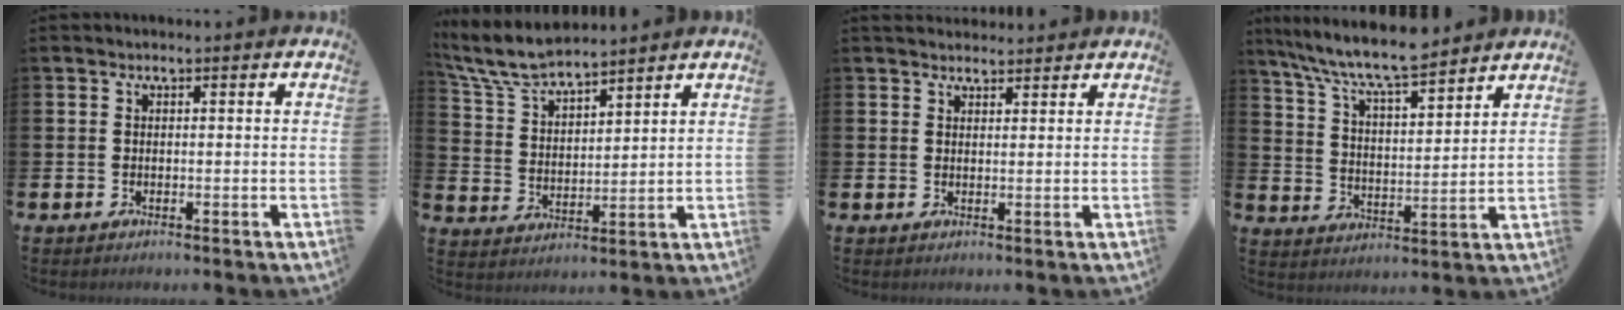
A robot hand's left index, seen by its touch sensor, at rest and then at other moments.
{"total": 7.6, "force": [7.1, 1.1, 2.4], "torque": [-0.079, -0.029, 0.130]}
{"total": 2.3, "force": [2.3, 0.6, 0.1], "torque": [0.003, -0.009, 0.040]}
{"total": 8.8, "force": [8.1, 1.0, 3.2], "torque": [-0.097, -0.047, 0.144]}